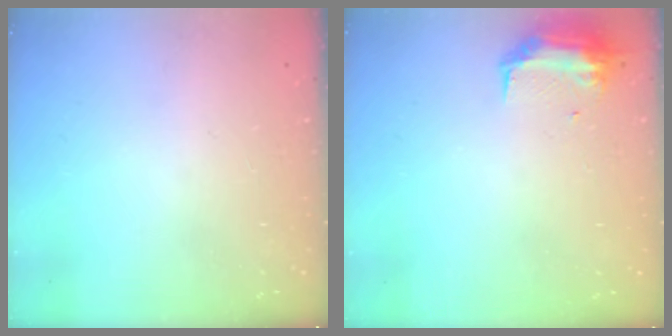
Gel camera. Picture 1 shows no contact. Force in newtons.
{"total": 13.0, "press": 11.0, "slide": 6.9}